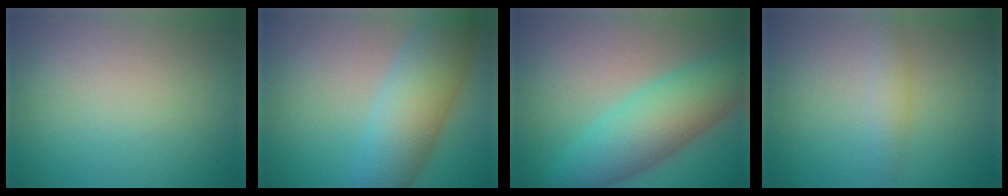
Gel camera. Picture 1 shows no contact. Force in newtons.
{"total": 7.5, "press": 7.5, "slide": 0.1}
{"total": 8.0, "press": 8.0, "slide": 0.1}
{"total": 1.8, "press": 1.8, "slide": 0.1}